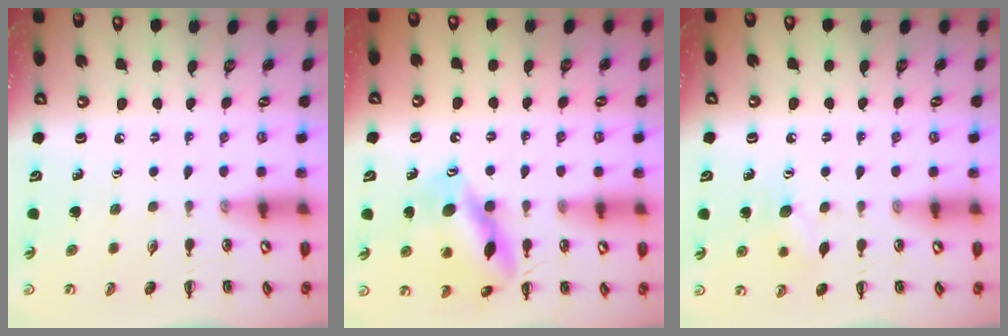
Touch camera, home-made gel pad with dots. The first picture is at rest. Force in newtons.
{"total": 14.6, "press": 14.5, "slide": 1.5}
{"total": 7.8, "press": 7.6, "slide": 1.9}